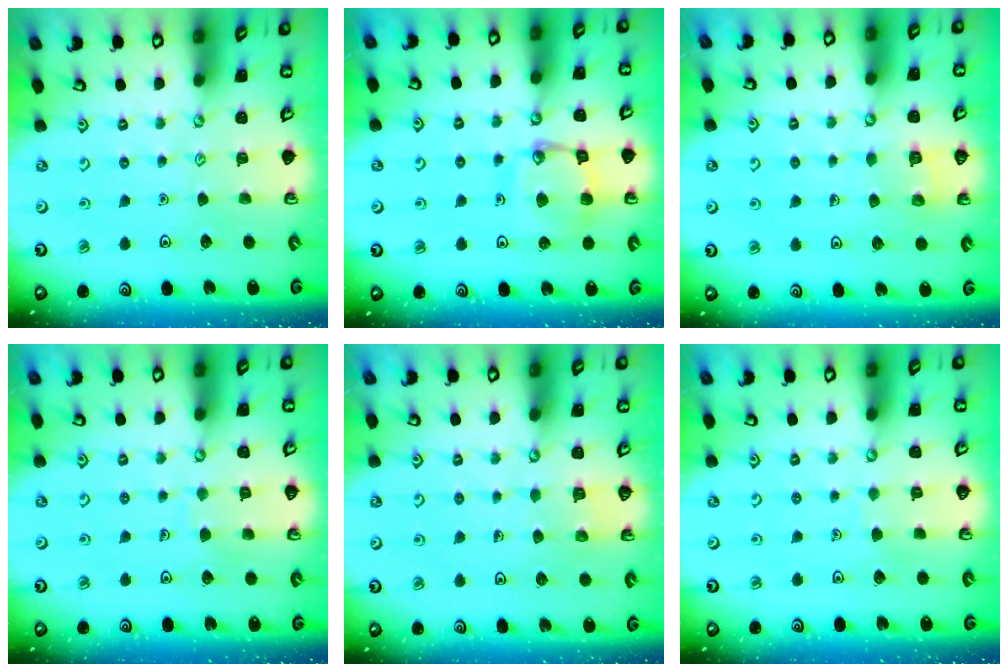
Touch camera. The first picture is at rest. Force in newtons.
{"total": 13.8, "press": 13.7, "slide": 1.5}
{"total": 2.6, "press": 2.6, "slide": 0.1}
{"total": 3.3, "press": 3.3, "slide": 0.3}
{"total": 2.7, "press": 2.7, "slide": 0.1}
{"total": 2.4, "press": 2.4, "slide": 0.1}